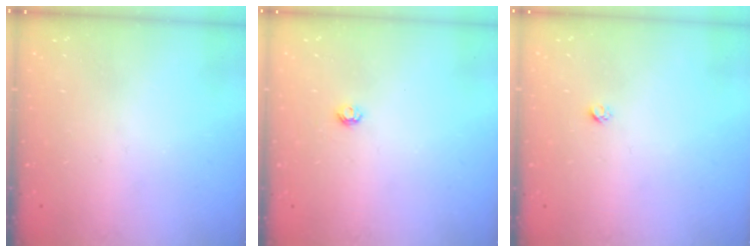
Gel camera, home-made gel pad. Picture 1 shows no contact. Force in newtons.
{"total": 3.9, "press": 3.9, "slide": 0.5}
{"total": 1.9, "press": 1.9, "slide": 0.1}